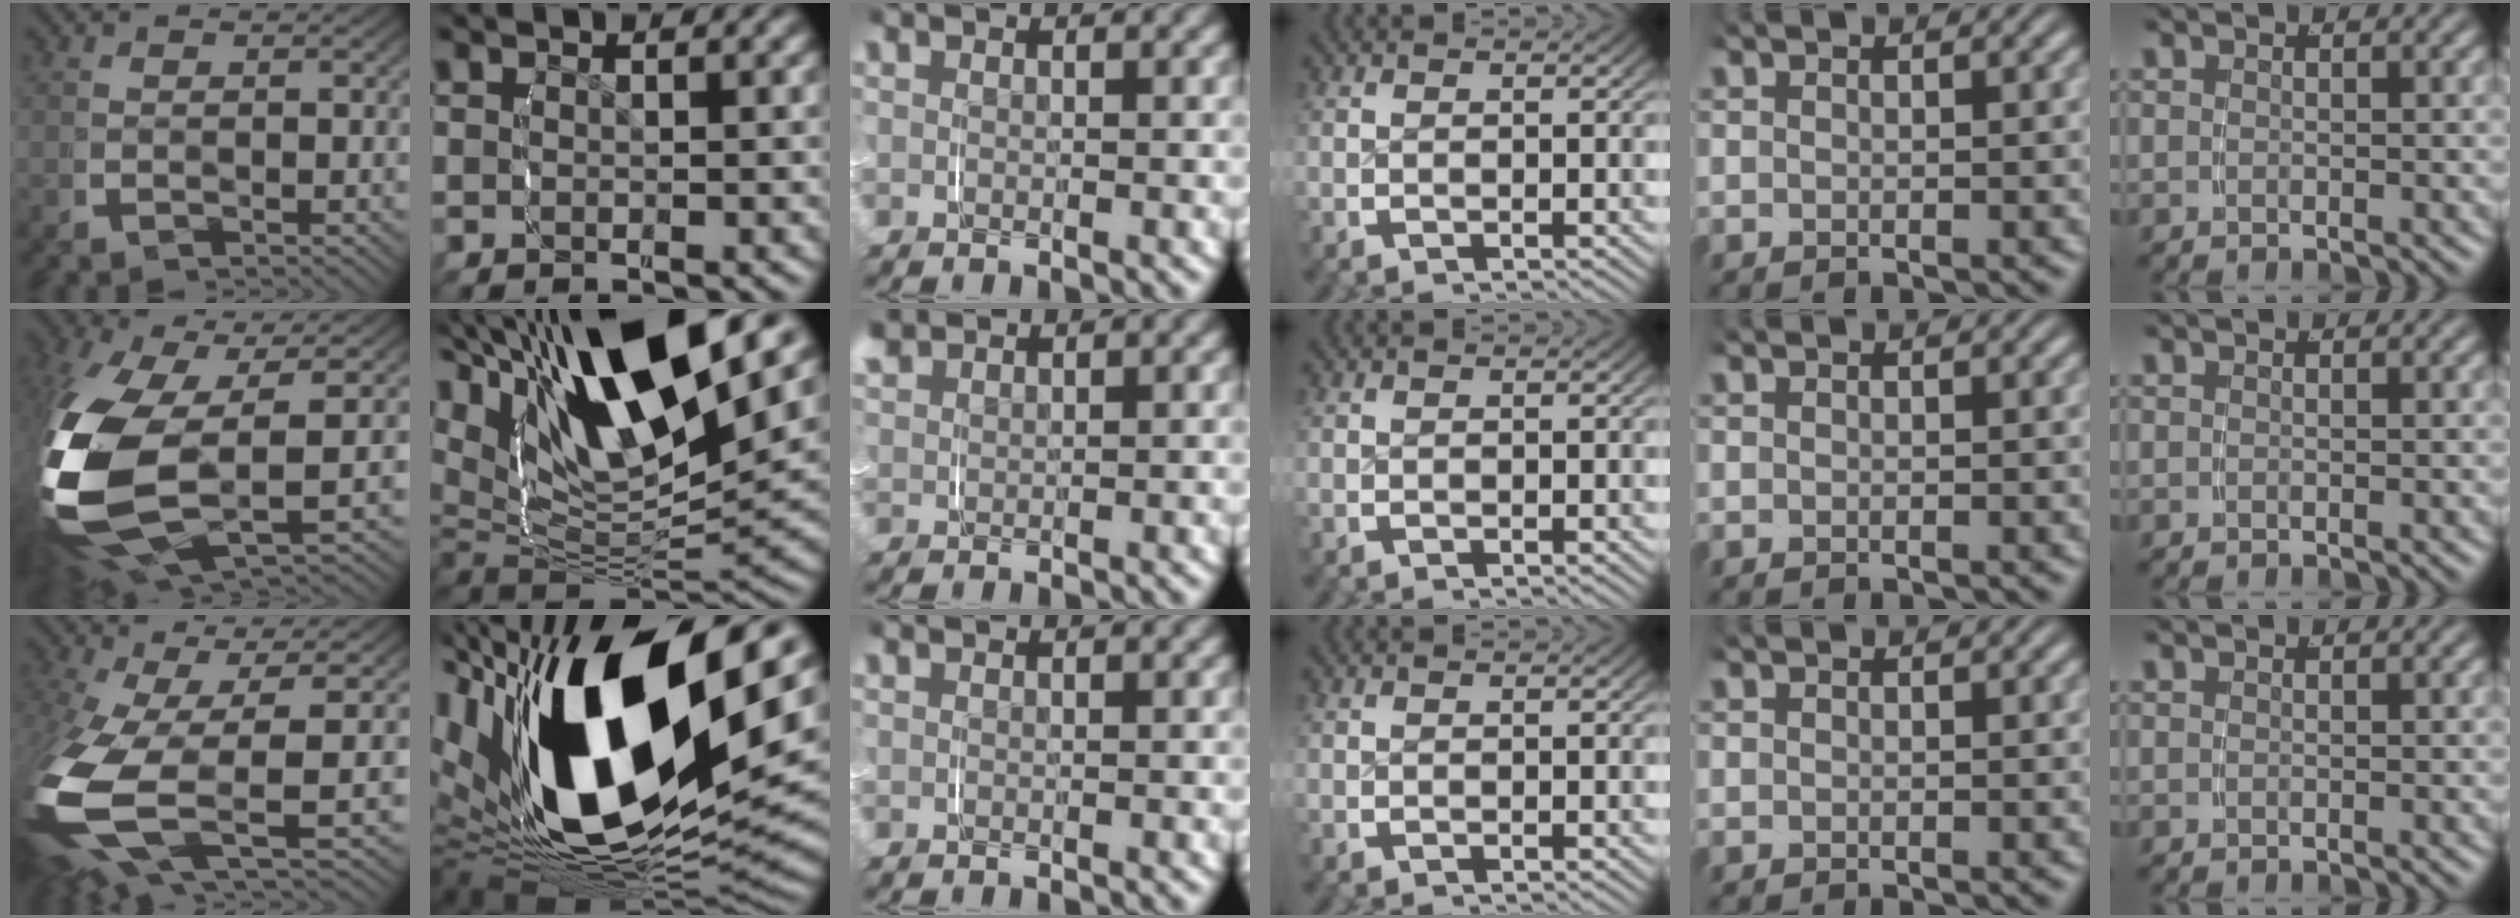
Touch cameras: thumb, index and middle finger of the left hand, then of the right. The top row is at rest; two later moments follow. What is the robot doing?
{"motion": "grasp_and_lifting", "object": "knife"}